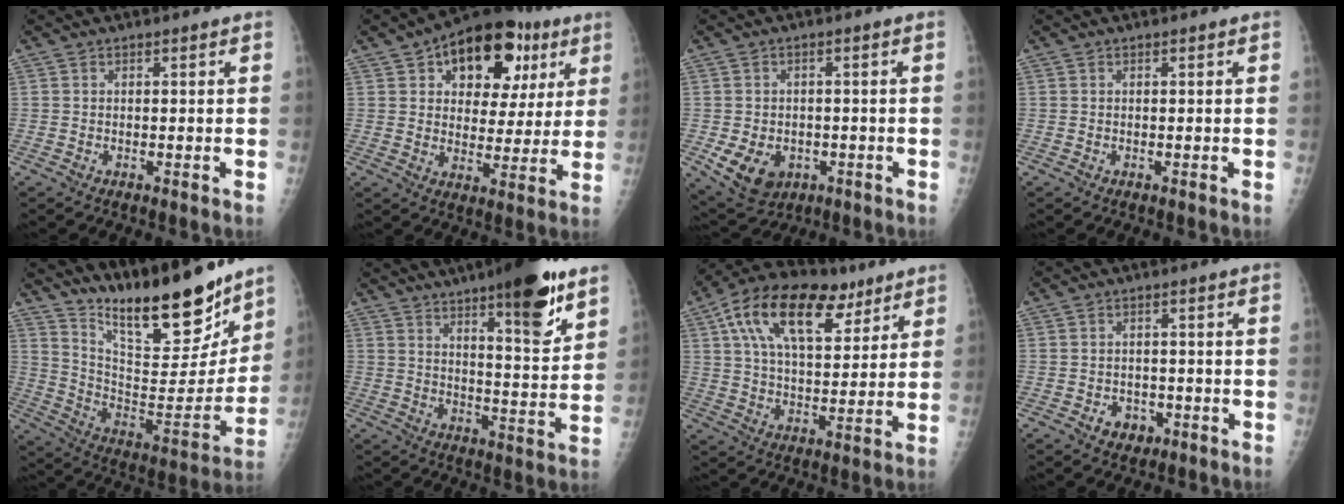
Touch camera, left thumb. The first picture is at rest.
{"total": 19.0, "force": [8.5, 11.4, 12.6], "torque": [-0.121, -0.001, 0.118]}
{"total": 9.0, "force": [-2.8, 6.8, 5.1], "torque": [-0.077, 0.007, -0.028]}
{"total": 0.0}
{"total": 23.6, "force": [18.1, 6.4, 13.6], "torque": [-0.172, -0.104, 0.300]}
{"total": 15.9, "force": [9.8, 3.8, 12.0], "torque": [-0.147, -0.060, 0.145]}
{"total": 20.6, "force": [10.2, 11.0, 14.1], "torque": [-0.217, -0.003, 0.172]}
{"total": 3.9, "force": [-1.8, 3.1, 1.6], "torque": [-0.004, 0.012, -0.020]}